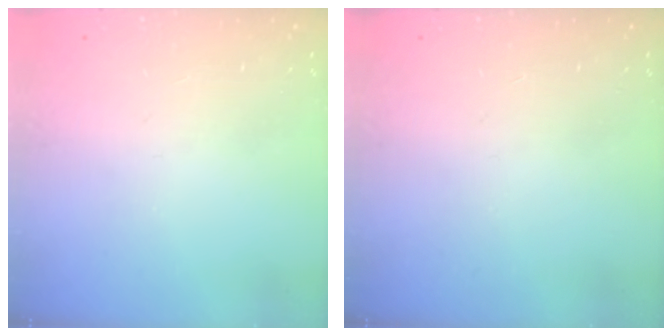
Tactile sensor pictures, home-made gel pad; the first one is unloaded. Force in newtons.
{"total": 0.0}